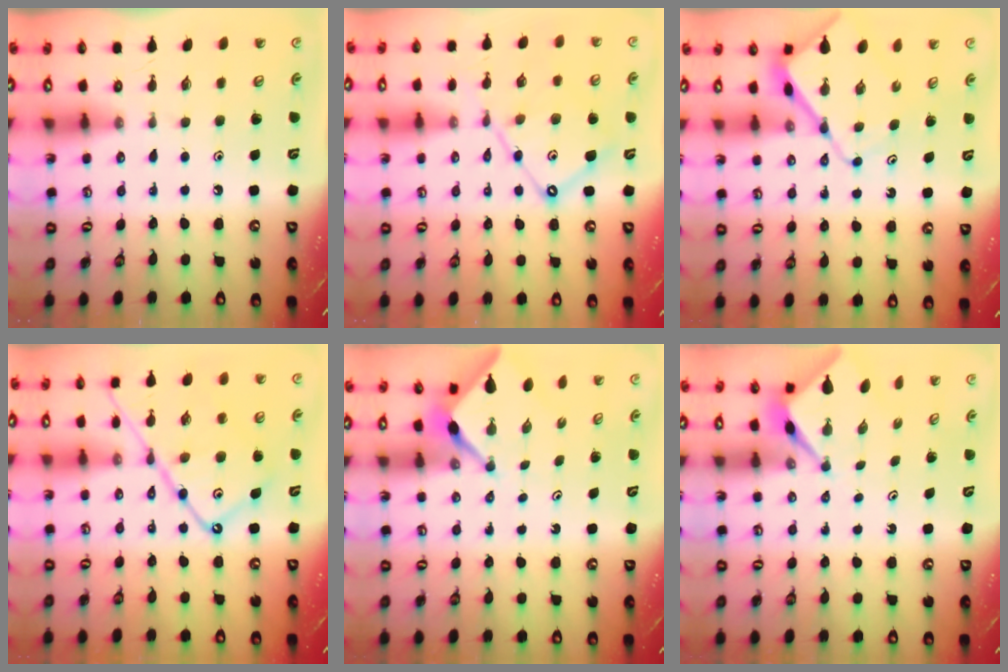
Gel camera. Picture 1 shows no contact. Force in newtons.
{"total": 13.1, "press": 13.0, "slide": 1.3}
{"total": 8.6, "press": 8.6, "slide": 0.8}
{"total": 15.9, "press": 15.9, "slide": 1.7}
{"total": 2.2, "press": 2.2, "slide": 0.3}
{"total": 2.7, "press": 2.7, "slide": 0.1}